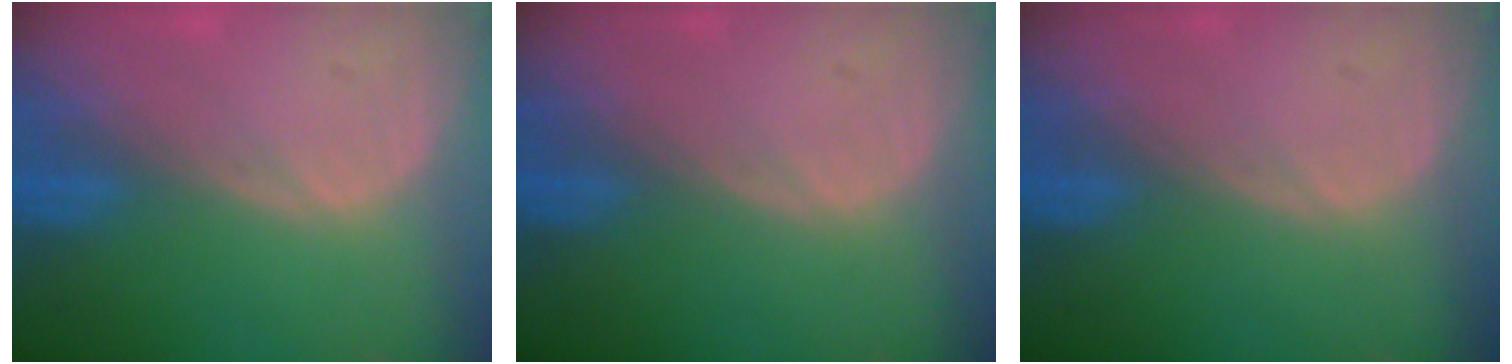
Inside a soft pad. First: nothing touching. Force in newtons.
{"total": 0.0}
{"total": 0.0}